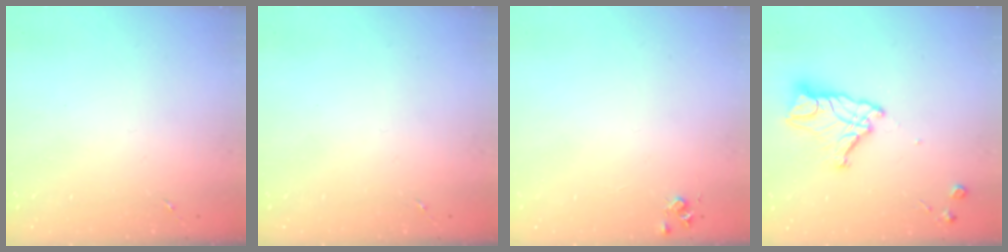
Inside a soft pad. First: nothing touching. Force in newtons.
{"total": 0.0}
{"total": 4.4, "press": 4.4, "slide": 0.5}
{"total": 13.7, "press": 13.7, "slide": 1.3}